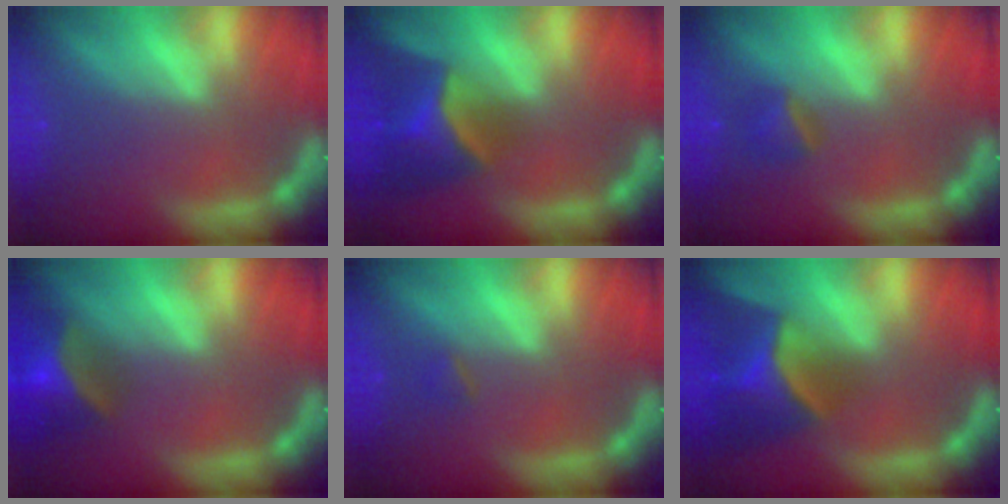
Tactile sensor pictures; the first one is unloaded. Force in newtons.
{"total": 6.9}
{"total": 1.9}
{"total": 7.0}
{"total": 0.9}
{"total": 7.9}